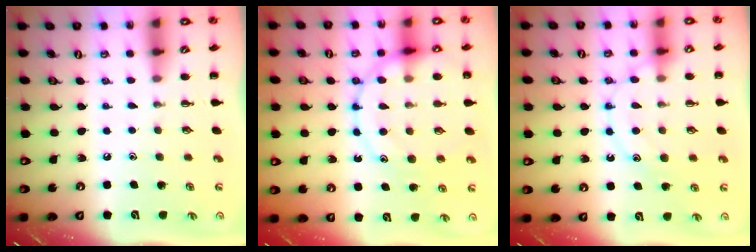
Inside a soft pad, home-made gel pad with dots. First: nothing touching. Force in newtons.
{"total": 19.5, "press": 19.3, "slide": 2.5}
{"total": 11.5, "press": 11.5, "slide": 0.6}